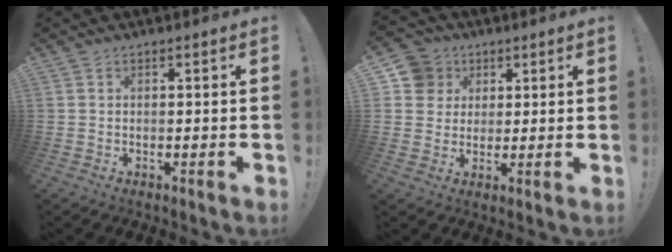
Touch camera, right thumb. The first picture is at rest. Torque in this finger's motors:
{"motor_torque": [-0.04, 0.17, 0.07, -0.10, -0.01]}